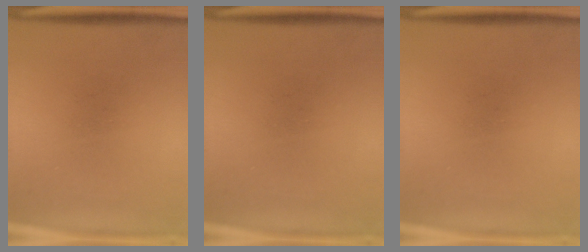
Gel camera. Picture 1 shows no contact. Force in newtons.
{"total": 0.0}
{"total": 0.0}